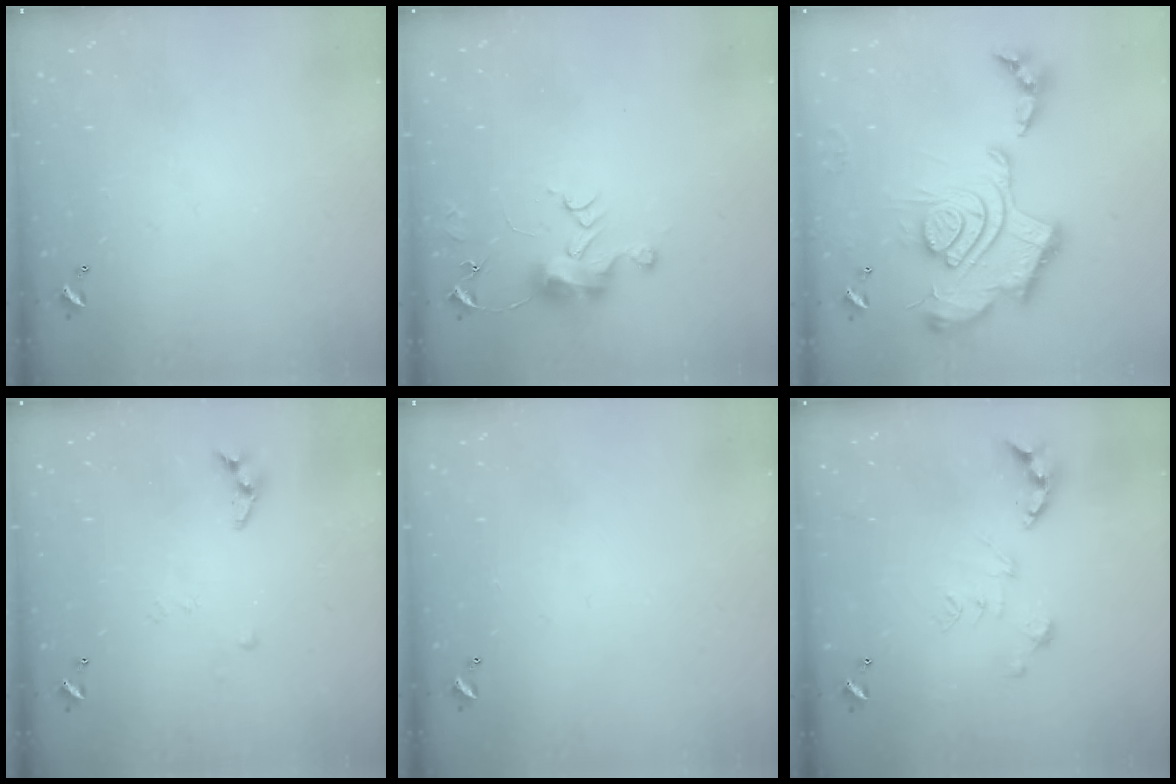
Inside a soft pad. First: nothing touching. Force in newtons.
{"total": 7.7, "press": 7.7, "slide": 0.4}
{"total": 2.5, "press": 1.9, "slide": 1.7}
{"total": 4.3, "press": 4.3, "slide": 0.4}
{"total": 0.0}
{"total": 0.8, "press": 0.8, "slide": 0.3}